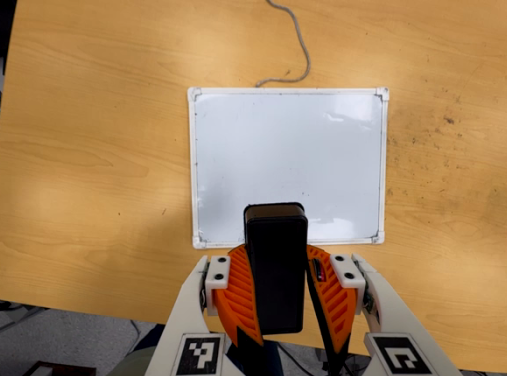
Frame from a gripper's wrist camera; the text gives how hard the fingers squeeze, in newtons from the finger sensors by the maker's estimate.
{"total": 10.2, "left": 9.8, "right": 10.6}